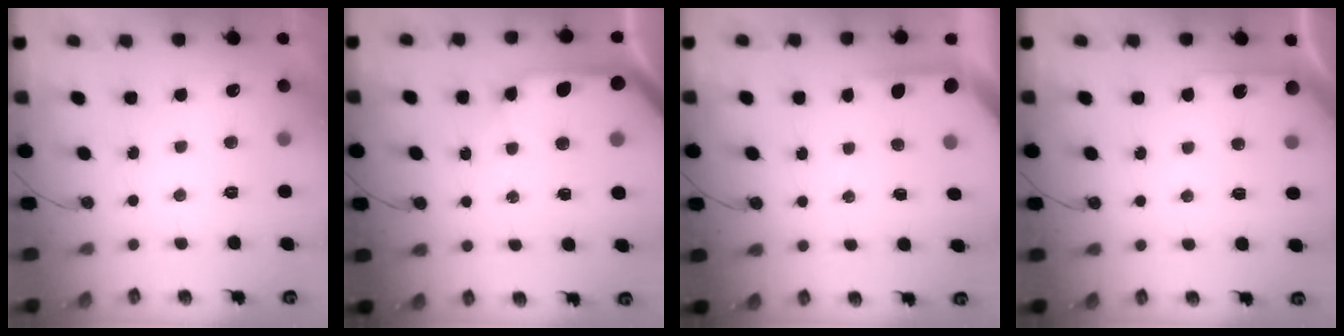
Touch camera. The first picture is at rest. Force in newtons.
{"total": 11.7, "press": 11.6, "slide": 1.6}
{"total": 4.0, "press": 3.9, "slide": 0.3}
{"total": 4.0, "press": 3.9, "slide": 0.5}